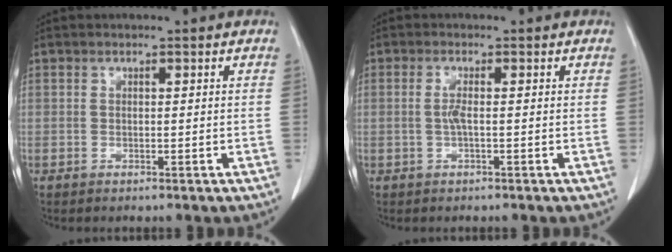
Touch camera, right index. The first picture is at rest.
{"total": 1.8, "force": [-0.1, 0.0, 1.8], "torque": [-0.042, -0.001, -0.004]}